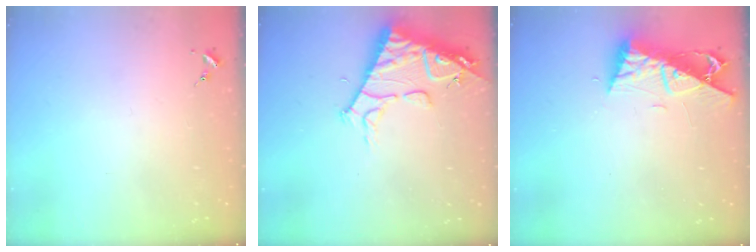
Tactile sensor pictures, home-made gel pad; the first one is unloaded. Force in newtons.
{"total": 13.9, "press": 13.8, "slide": 1.7}
{"total": 9.4, "press": 9.3, "slide": 1.3}